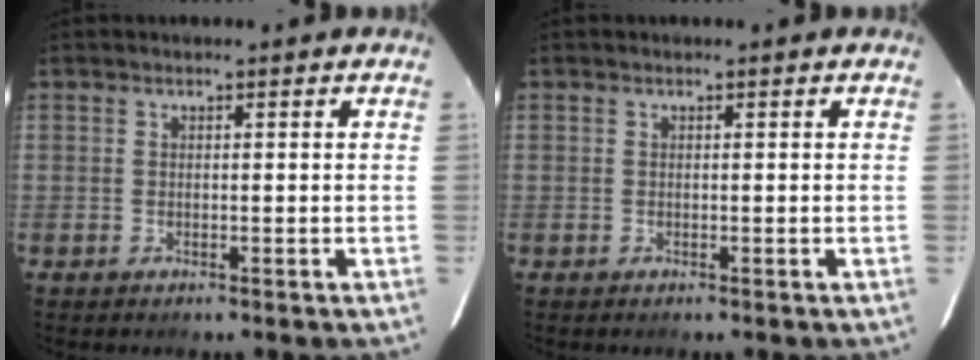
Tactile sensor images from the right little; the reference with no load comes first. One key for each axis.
{"total": 0.0}